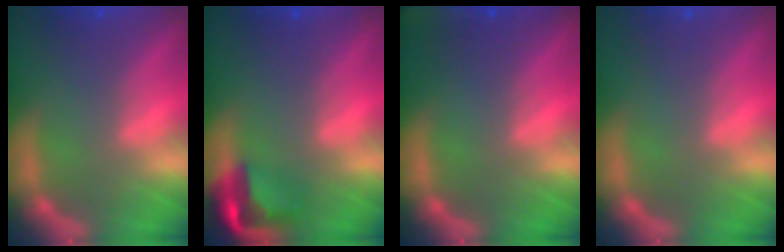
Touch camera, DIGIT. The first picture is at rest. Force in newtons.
{"total": 4.4}
{"total": 5.0}
{"total": 0.0}